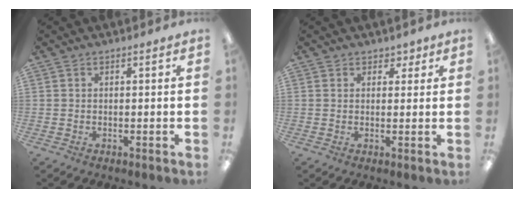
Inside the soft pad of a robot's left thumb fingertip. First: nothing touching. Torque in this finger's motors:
{"motor_torque": [0.03, 0.07, -0.06, -0.12, -0.02]}